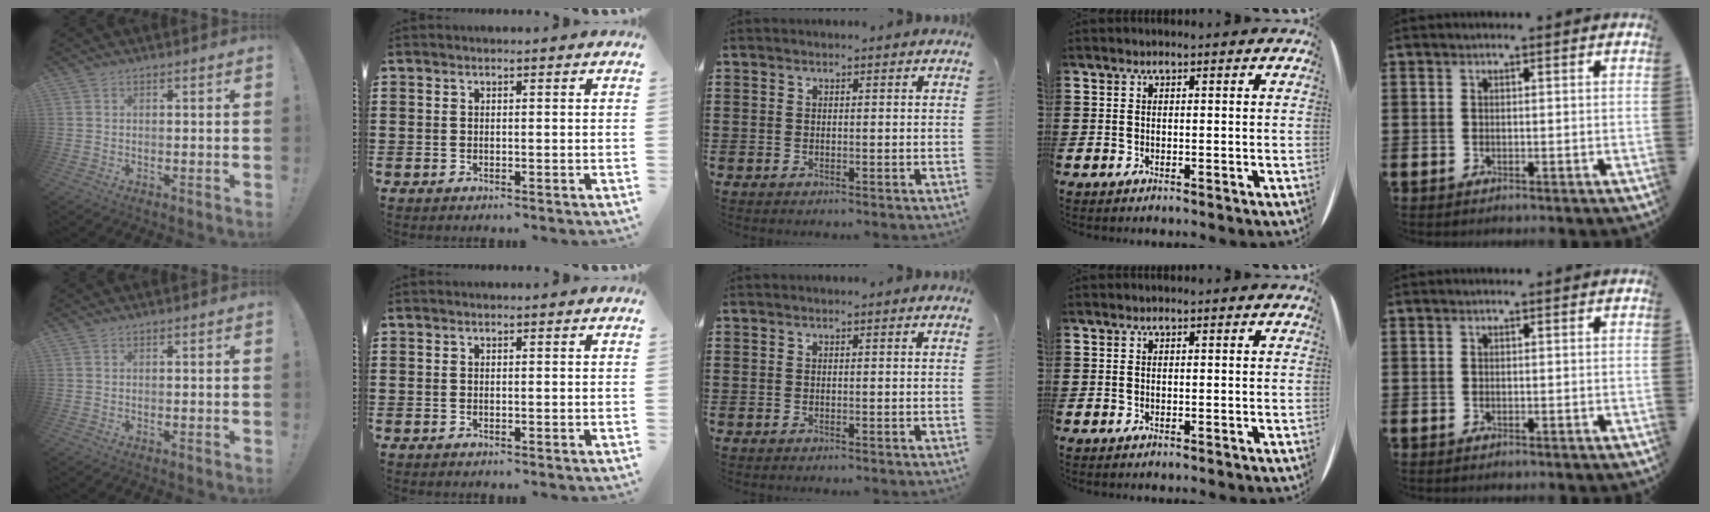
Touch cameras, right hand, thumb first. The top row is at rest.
{}